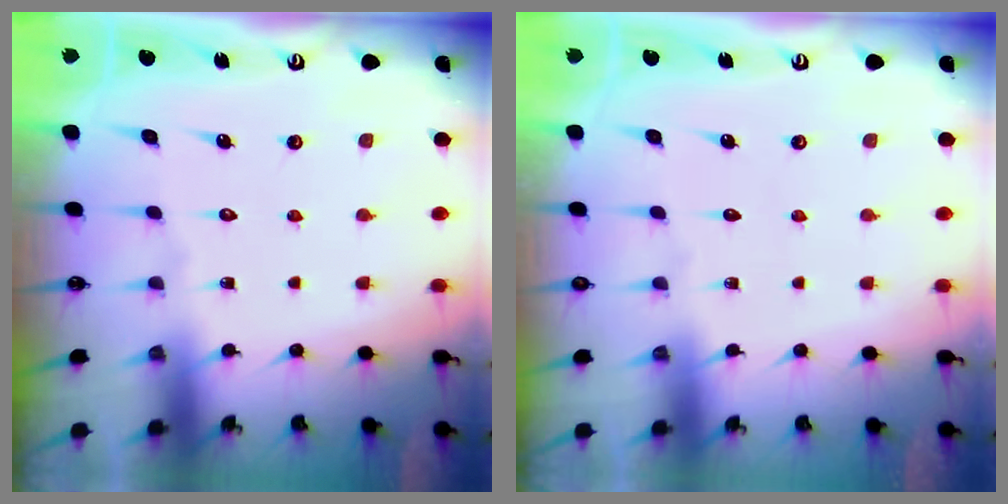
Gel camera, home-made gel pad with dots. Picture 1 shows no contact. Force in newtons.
{"total": 0.0}